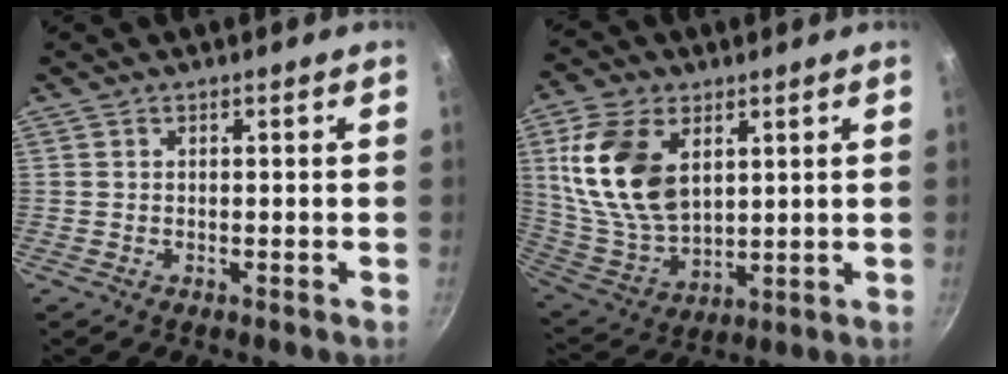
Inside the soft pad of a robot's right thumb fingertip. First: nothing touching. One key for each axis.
{"total": 17.6, "fx": 5.2, "fy": 10.8, "fz": 12.9, "tx": -0.232, "ty": -0.021, "tz": 0.114}